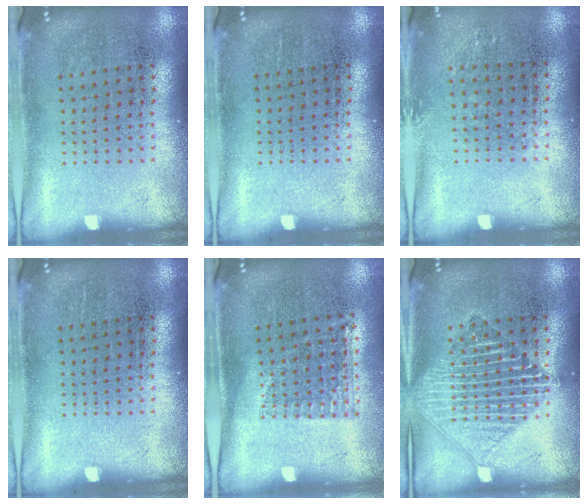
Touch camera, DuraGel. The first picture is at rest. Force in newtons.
{"total": 0.0}
{"total": 0.7, "press": 0.7, "slide": 0.2}
{"total": 0.0}
{"total": 1.0, "press": 0.9, "slide": 0.5}
{"total": 2.1, "press": 2.1, "slide": 0.3}